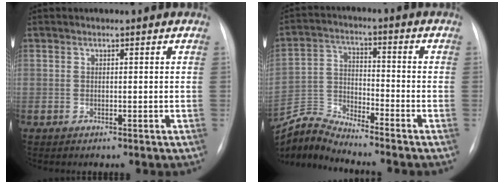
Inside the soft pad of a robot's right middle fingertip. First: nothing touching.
{"total": 8.1, "force": [-8.0, -1.5, -0.2], "torque": [-0.009, 0.009, -0.155]}